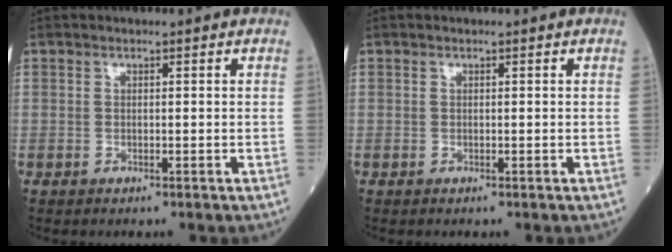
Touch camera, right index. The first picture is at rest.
{"total": 0.0}